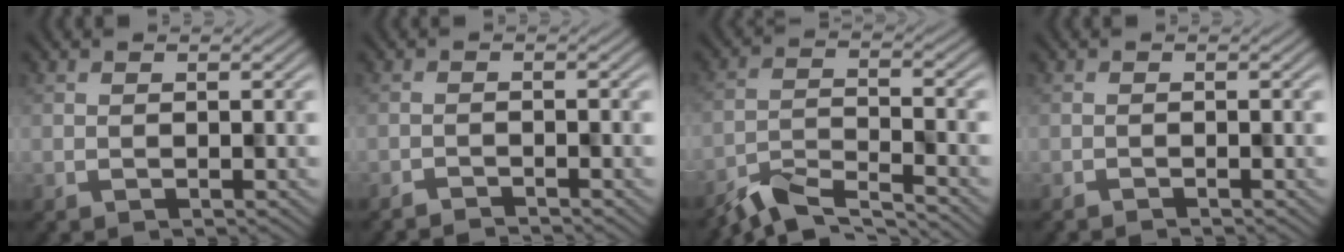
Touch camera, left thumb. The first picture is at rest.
{"total": 2.0, "force": [-1.9, 0.0, 0.1], "torque": [0.002, 0.000, -0.036]}
{"total": 6.4, "force": [-5.6, 1.2, 2.9], "torque": [-0.055, -0.010, -0.103]}
{"total": 0.9, "force": [-0.9, 0.0, 0.0], "torque": [0.002, 0.001, -0.015]}